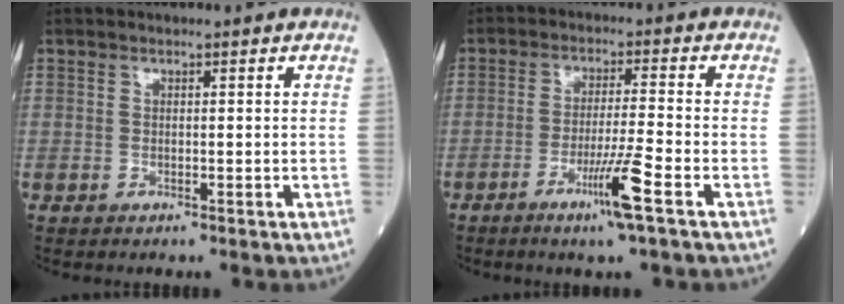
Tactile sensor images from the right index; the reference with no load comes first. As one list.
[{"total": 6.7, "force": [-3.5, -1.1, 5.5], "torque": [-0.100, -0.014, -0.069]}]